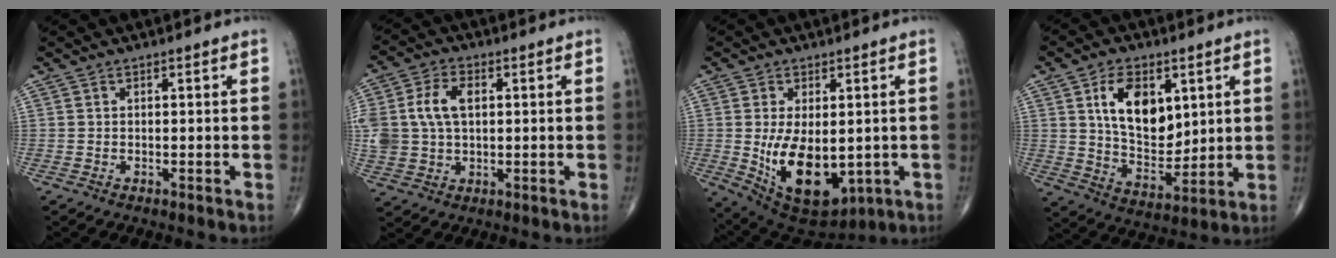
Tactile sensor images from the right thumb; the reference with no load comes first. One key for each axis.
{"total": 11.1, "fx": 1.9, "fy": 7.5, "fz": 7.9, "tx": -0.165, "ty": 0.008, "tz": 0.040}
{"total": 14.7, "fx": -1.7, "fy": 8.1, "fz": 12.1, "tx": -0.190, "ty": -0.018, "tz": 0.003}
{"total": 13.4, "fx": 4.4, "fy": 8.1, "fz": 9.7, "tx": -0.130, "ty": -0.029, "tz": 0.087}